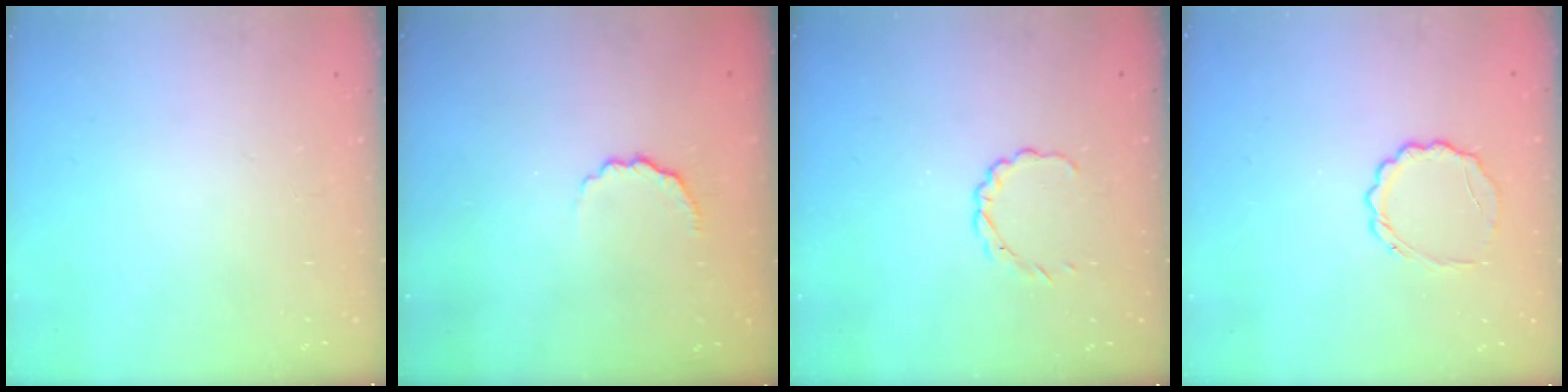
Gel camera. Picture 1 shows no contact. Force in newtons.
{"total": 4.0, "press": 3.9, "slide": 1.0}
{"total": 2.8, "press": 2.7, "slide": 0.9}
{"total": 5.6, "press": 5.4, "slide": 1.4}